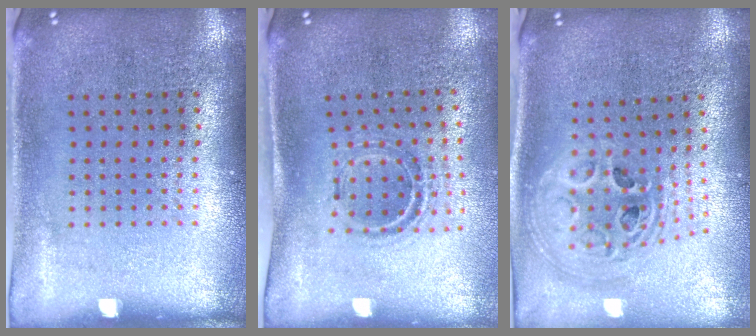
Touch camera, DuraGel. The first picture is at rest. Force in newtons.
{"total": 0.9, "press": 0.9, "slide": 0.3}
{"total": 2.4, "press": 1.8, "slide": 1.6}